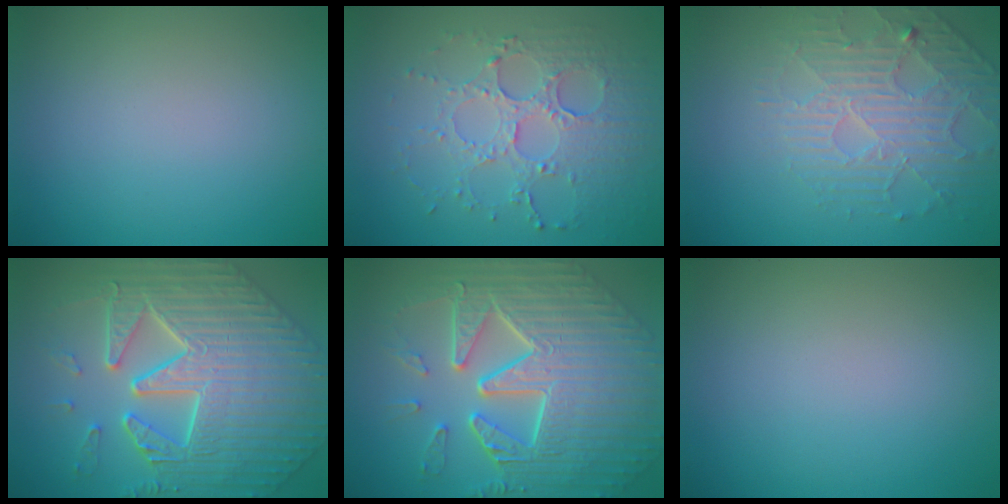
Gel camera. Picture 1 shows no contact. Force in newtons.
{"total": 4.2, "press": 3.6, "slide": 2.1}
{"total": 4.6, "press": 3.6, "slide": 3.0}
{"total": 8.9, "press": 7.2, "slide": 5.3}
{"total": 11.0, "press": 7.6, "slide": 7.9}
{"total": 0.0}